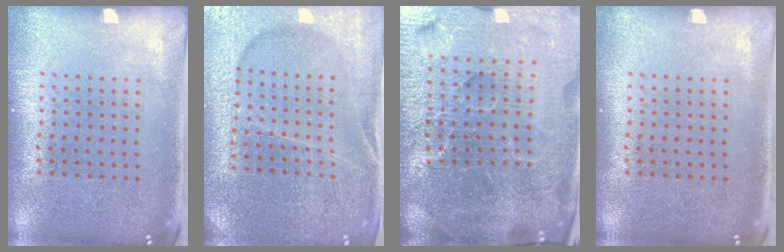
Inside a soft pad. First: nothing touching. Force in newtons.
{"total": 4.2, "press": 4.0, "slide": 1.2}
{"total": 7.2, "press": 6.2, "slide": 3.5}
{"total": 0.0}